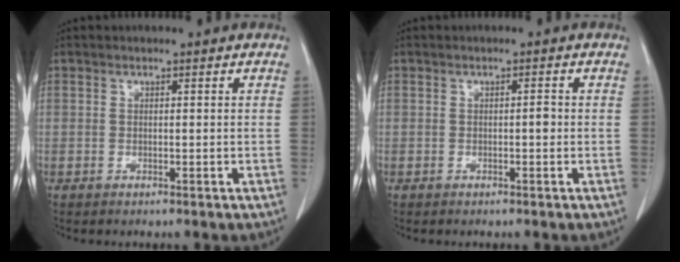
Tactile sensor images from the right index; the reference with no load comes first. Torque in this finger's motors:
{"motor_torque": [0.28, -0.16, 0.00, 0.02]}